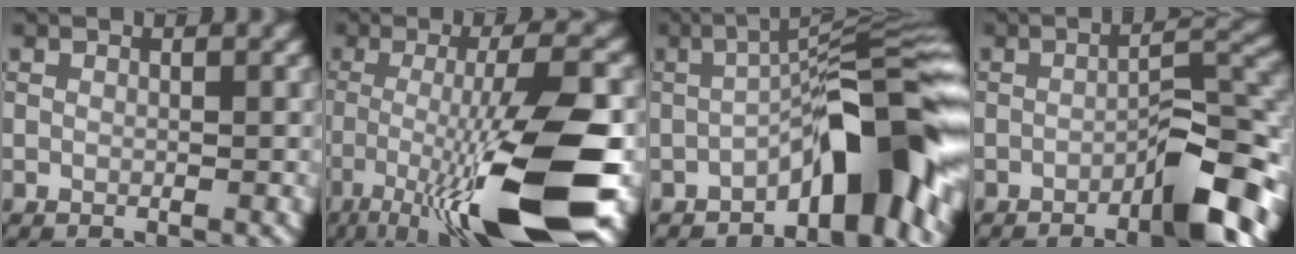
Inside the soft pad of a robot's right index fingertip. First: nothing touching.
{"total": 11.8, "force": [-4.4, 2.1, 10.8], "torque": [-0.173, 0.000, -0.082]}
{"total": 9.1, "force": [-4.0, 2.5, 7.8], "torque": [-0.086, 0.024, -0.074]}
{"total": 7.7, "force": [-3.9, 2.0, 6.3], "torque": [-0.079, 0.019, -0.060]}